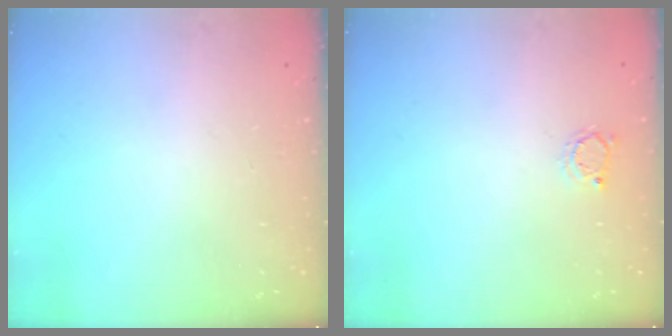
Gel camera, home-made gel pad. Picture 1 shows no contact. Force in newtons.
{"total": 2.4, "press": 2.3, "slide": 0.3}